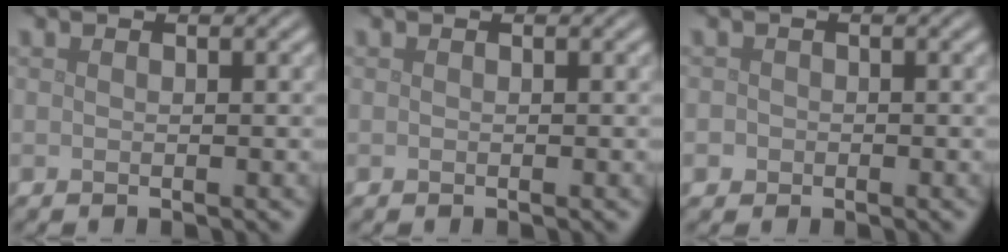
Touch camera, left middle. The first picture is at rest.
{"total": 0.0}
{"total": 0.9, "force": [-0.3, 0.9, 0.1], "torque": [0.005, 0.000, -0.006]}